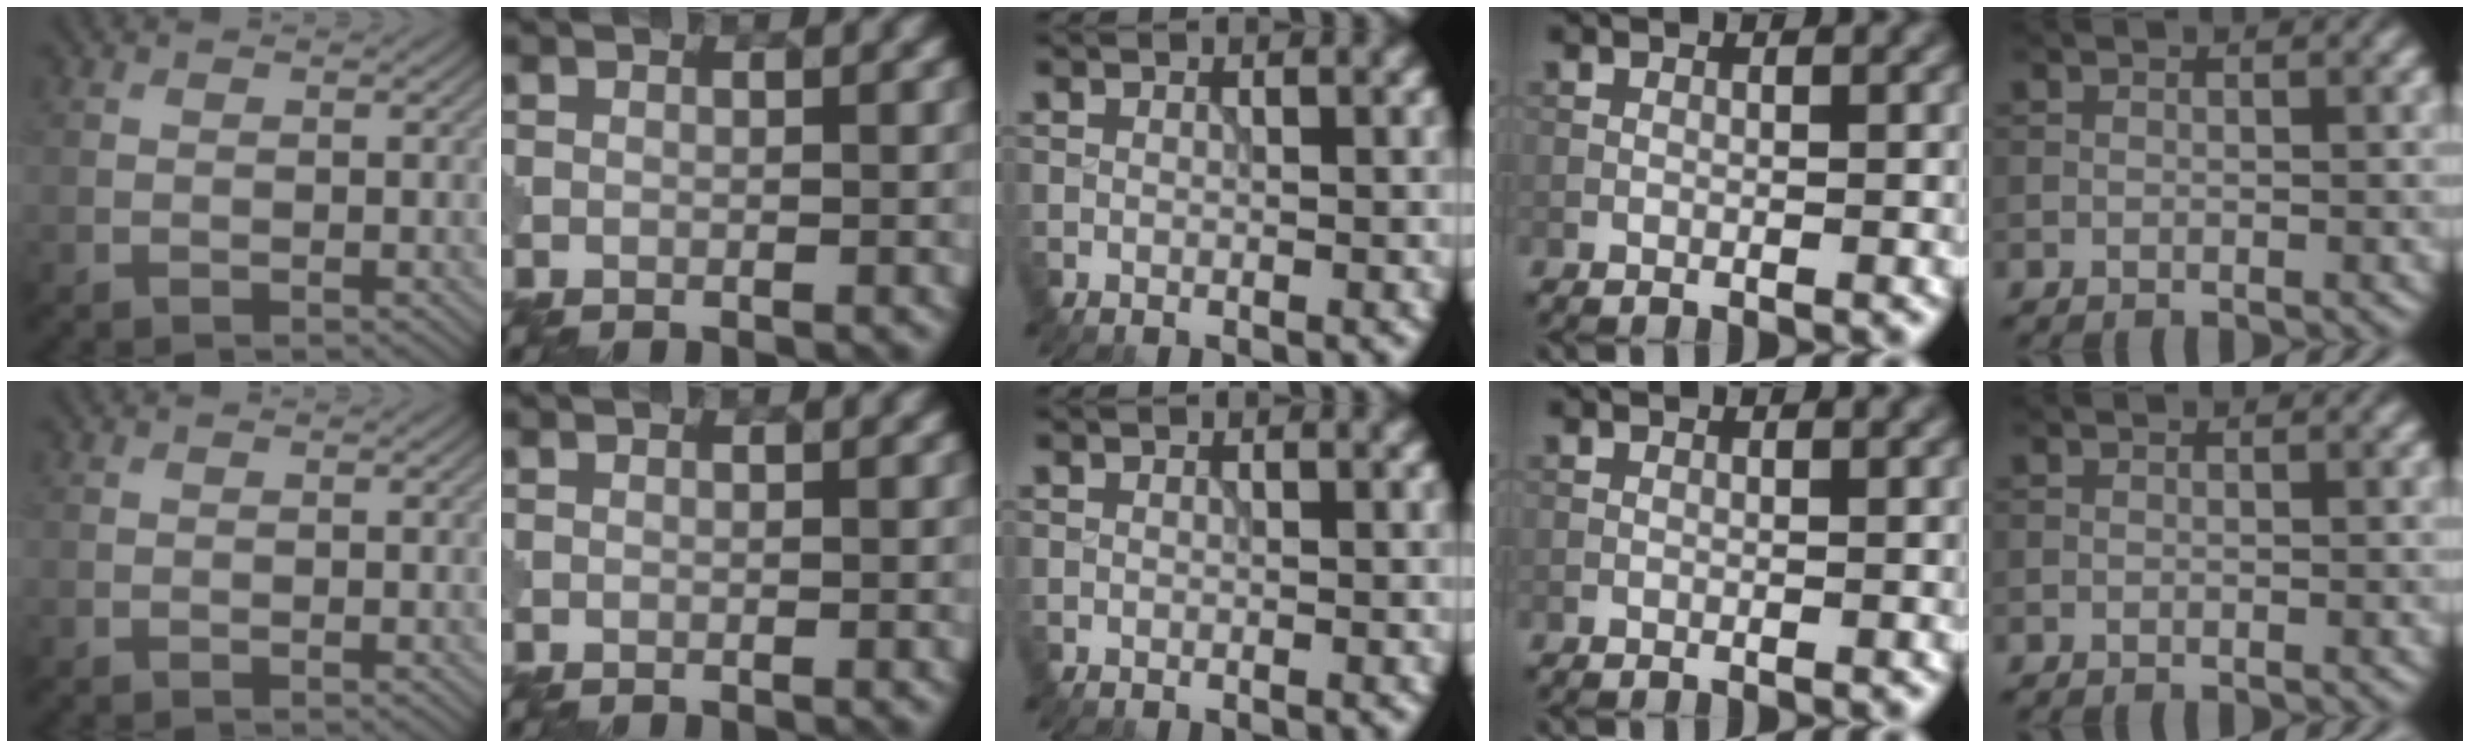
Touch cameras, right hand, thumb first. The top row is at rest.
{}